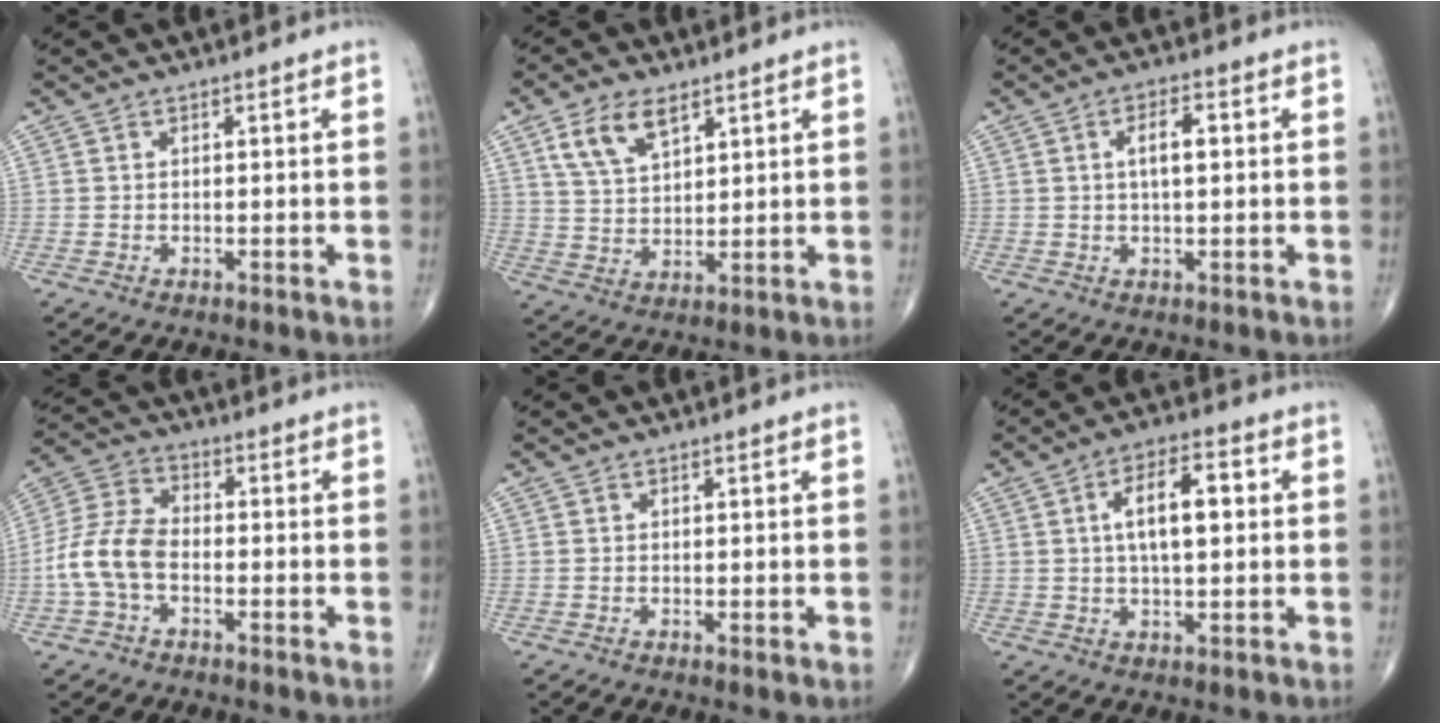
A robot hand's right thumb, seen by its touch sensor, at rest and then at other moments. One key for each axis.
{"total": 8.3, "fx": 4.7, "fy": 4.4, "fz": 5.4, "tx": -0.088, "ty": -0.018, "tz": 0.093}
{"total": 4.6, "fx": 0.8, "fy": 1.9, "fz": 4.1, "tx": -0.064, "ty": 0.006, "tz": 0.012}
{"total": 9.6, "fx": -2.5, "fy": 5.9, "fz": 7.1, "tx": -0.148, "ty": 0.030, "tz": -0.058}
{"total": 0.5, "fx": 0.0, "fy": 0.2, "fz": 0.5, "tx": -0.012, "ty": -0.003, "tz": -0.001}
{"total": 9.6, "fx": 1.5, "fy": 4.2, "fz": 8.5, "tx": -0.128, "ty": 0.014, "tz": 0.020}